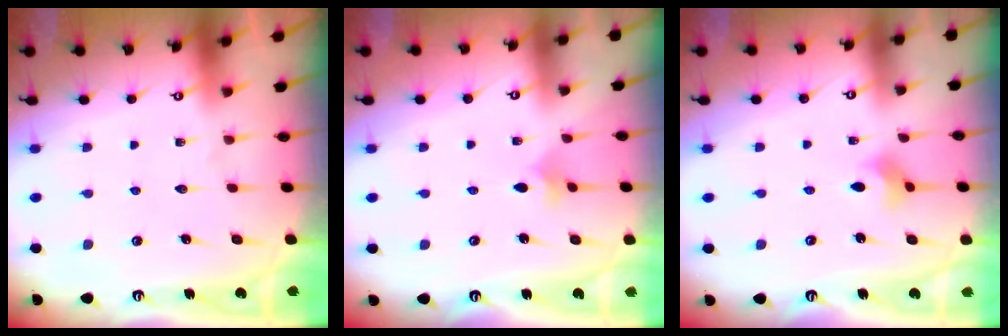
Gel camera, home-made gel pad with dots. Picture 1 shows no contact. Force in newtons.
{"total": 3.0, "press": 2.9, "slide": 0.8}
{"total": 2.8, "press": 2.7, "slide": 0.4}